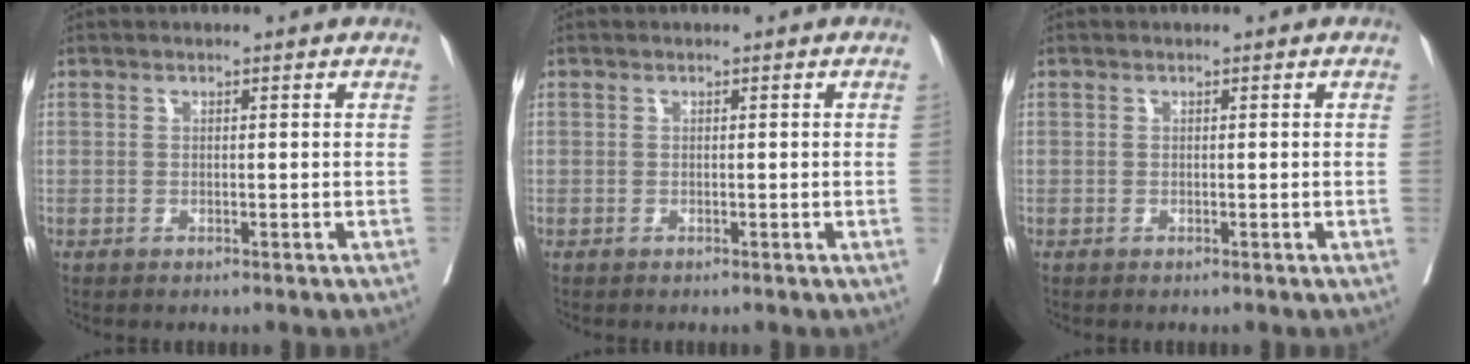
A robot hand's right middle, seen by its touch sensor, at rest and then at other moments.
{"total": 1.1, "force": [-0.1, -0.4, 1.0], "torque": [-0.010, 0.001, 0.000]}
{"total": 0.7, "force": [0.0, -0.3, 0.6], "torque": [-0.004, 0.002, 0.000]}